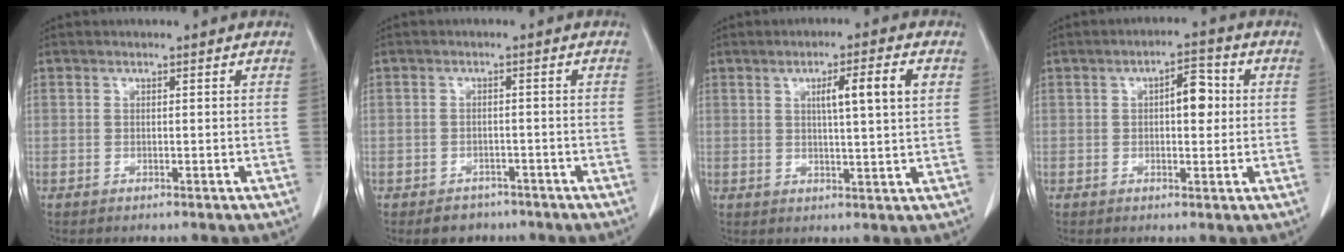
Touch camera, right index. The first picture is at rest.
{"total": 3.5, "force": [-2.5, 2.4, 0.4], "torque": [-0.006, 0.008, -0.032]}
{"total": 6.8, "force": [2.2, 0.0, 6.4], "torque": [-0.104, 0.006, 0.034]}
{"total": 4.9, "force": [0.7, 2.1, 4.4], "torque": [-0.064, 0.013, 0.009]}